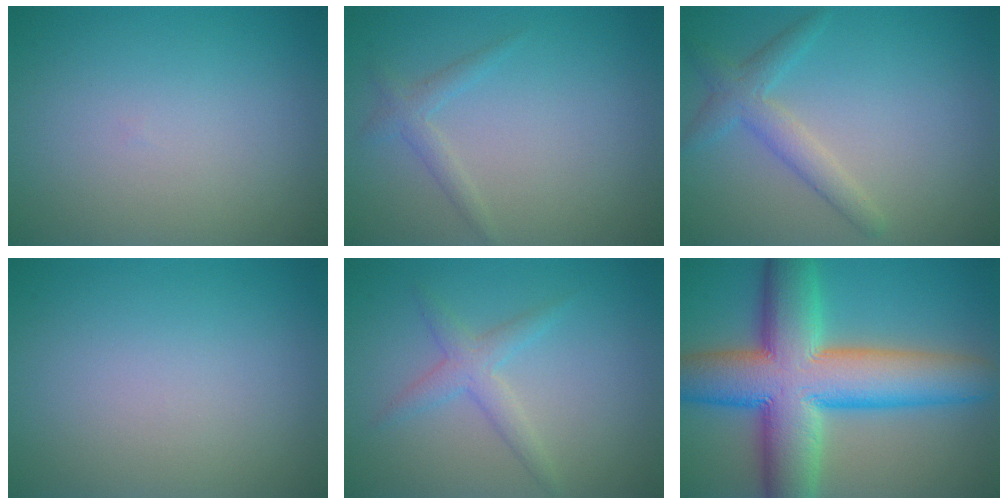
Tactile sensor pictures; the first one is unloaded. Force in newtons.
{"total": 1.5, "press": 1.5, "slide": 0.1}
{"total": 2.7, "press": 2.7, "slide": 0.1}
{"total": 0.0}
{"total": 2.2, "press": 2.2, "slide": 0.1}
{"total": 13.9, "press": 13.9, "slide": 0.3}